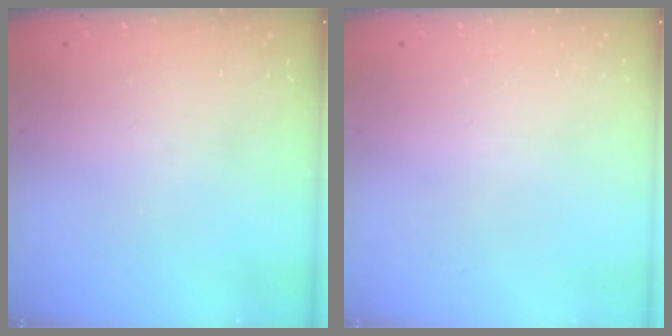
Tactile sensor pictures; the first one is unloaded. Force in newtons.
{"total": 0.0}